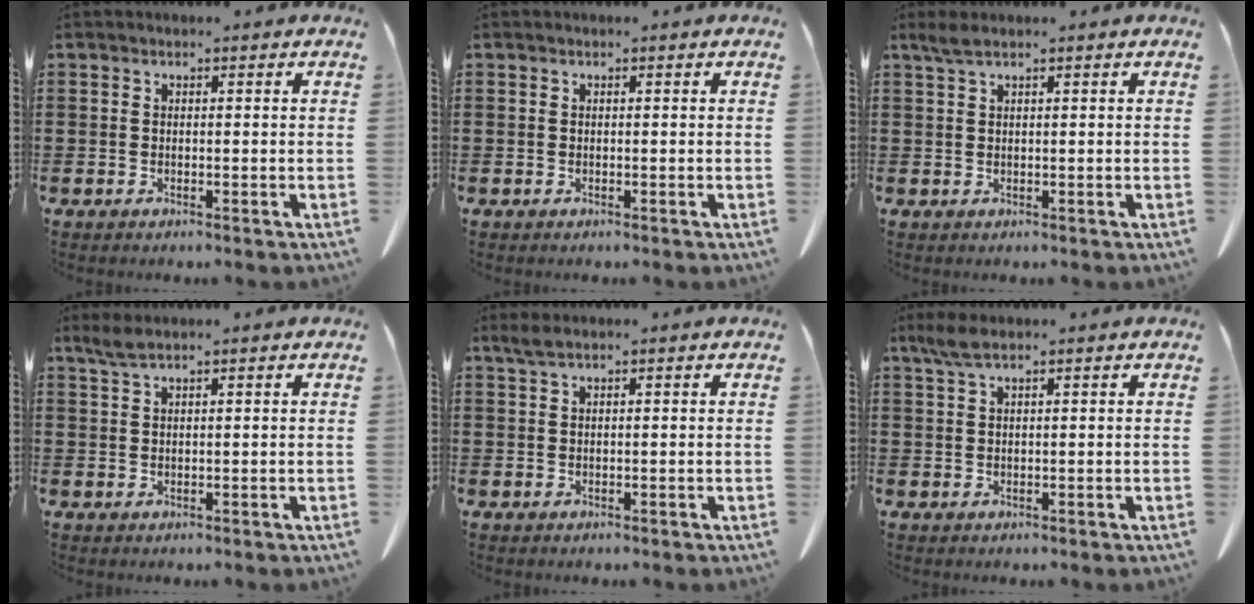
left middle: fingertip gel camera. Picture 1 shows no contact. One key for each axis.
{"total": 0.0}
{"total": 1.7, "fx": 1.1, "fy": 0.1, "fz": 1.3, "tx": -0.027, "ty": -0.002, "tz": 0.021}
{"total": 2.1, "fx": 1.5, "fy": 0.1, "fz": 1.4, "tx": -0.031, "ty": -0.001, "tz": 0.029}
{"total": 1.5, "fx": 0.9, "fy": 0.1, "fz": 1.1, "tx": -0.025, "ty": -0.001, "tz": 0.018}
{"total": 2.8, "fx": 1.8, "fy": 0.5, "fz": 2.2, "tx": -0.047, "ty": 0.000, "tz": 0.034}